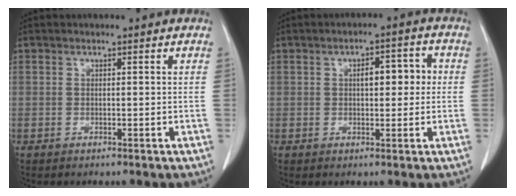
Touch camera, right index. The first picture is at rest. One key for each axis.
{"total": 4.8, "fx": 0.6, "fy": 2.0, "fz": 4.3, "tx": -0.063, "ty": 0.020, "tz": 0.009}